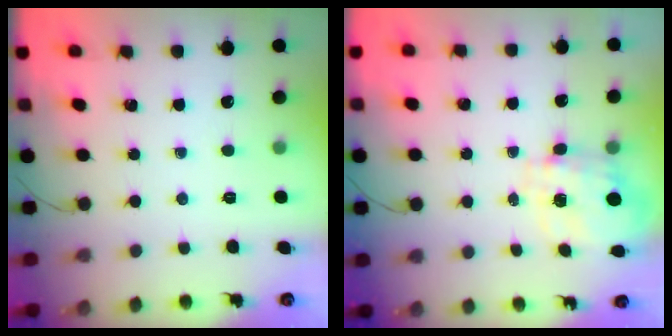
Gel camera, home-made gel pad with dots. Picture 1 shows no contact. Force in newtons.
{"total": 3.5, "press": 3.3, "slide": 1.0}